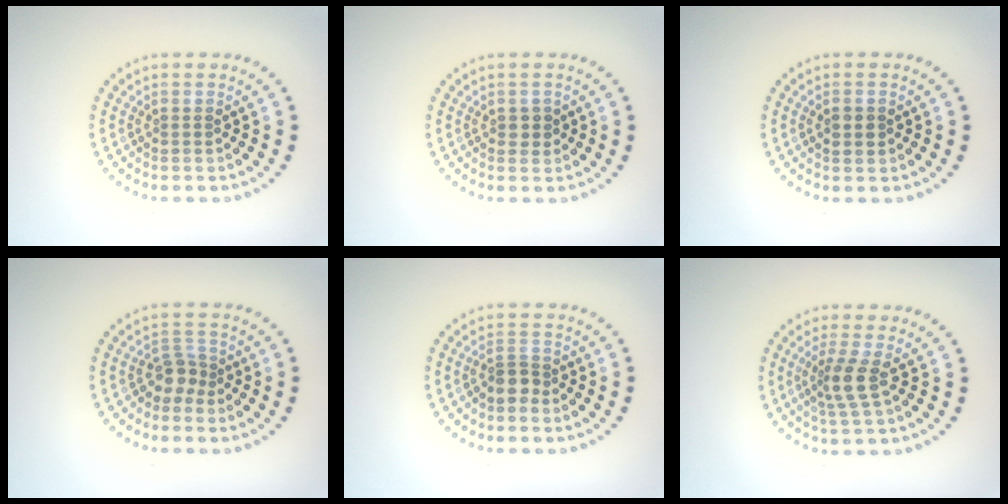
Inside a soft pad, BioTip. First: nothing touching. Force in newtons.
{"total": 1.0, "press": 1.0, "slide": 0.2}
{"total": 1.7, "press": 1.7, "slide": 0.0}
{"total": 2.2, "press": 1.7, "slide": 1.3}
{"total": 1.9, "press": 1.6, "slide": 1.0}
{"total": 2.7, "press": 2.1, "slide": 1.8}